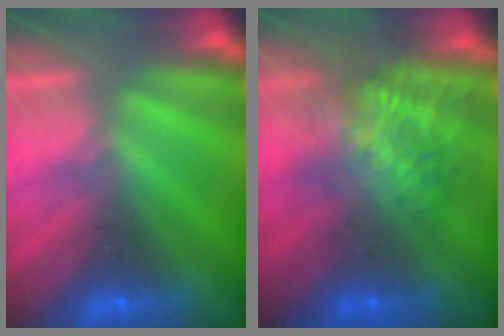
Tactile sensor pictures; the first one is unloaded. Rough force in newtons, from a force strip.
{"total": 7.4}